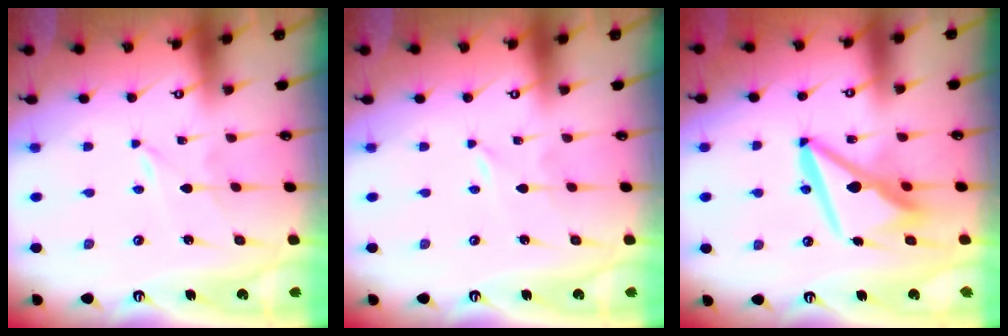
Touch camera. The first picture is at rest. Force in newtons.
{"total": 0.0}
{"total": 11.6, "press": 11.5, "slide": 1.3}